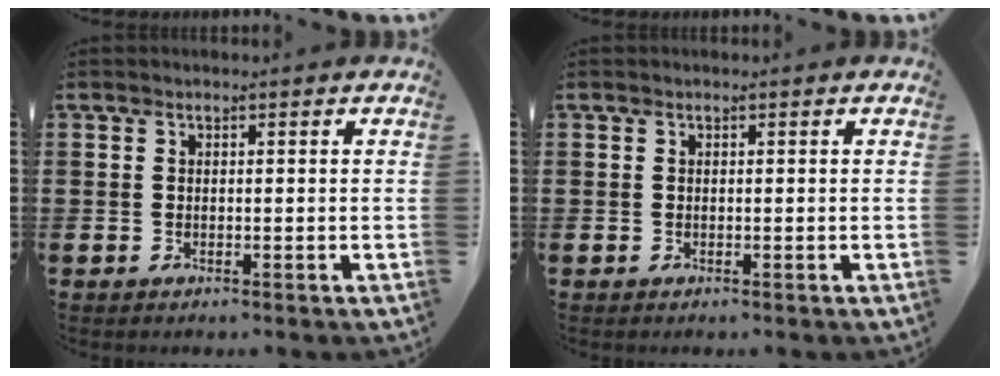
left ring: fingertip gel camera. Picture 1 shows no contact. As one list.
[{"total": 0.0}]